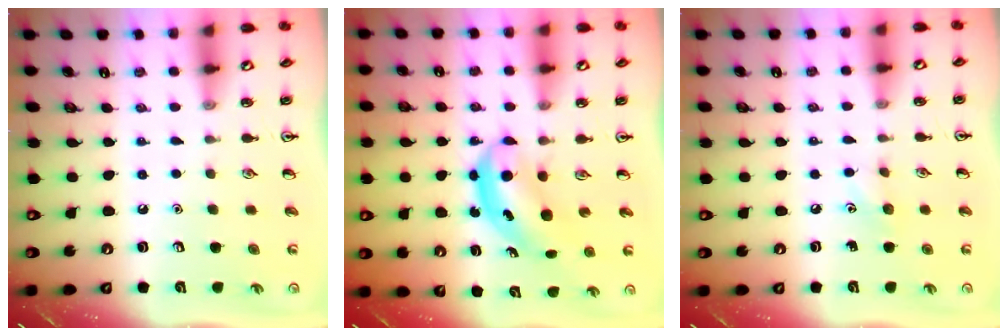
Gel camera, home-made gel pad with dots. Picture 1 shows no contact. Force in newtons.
{"total": 5.1, "press": 5.0, "slide": 0.6}
{"total": 5.1, "press": 4.8, "slide": 1.8}